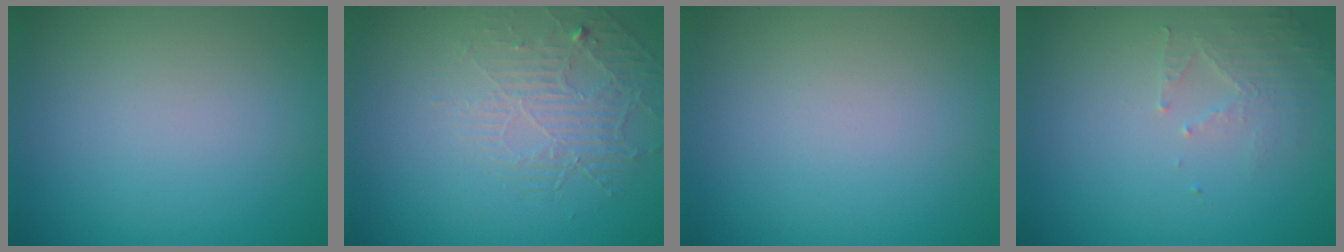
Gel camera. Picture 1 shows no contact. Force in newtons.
{"total": 2.2, "press": 1.4, "slide": 1.7}
{"total": 0.0}
{"total": 2.0, "press": 1.9, "slide": 0.3}